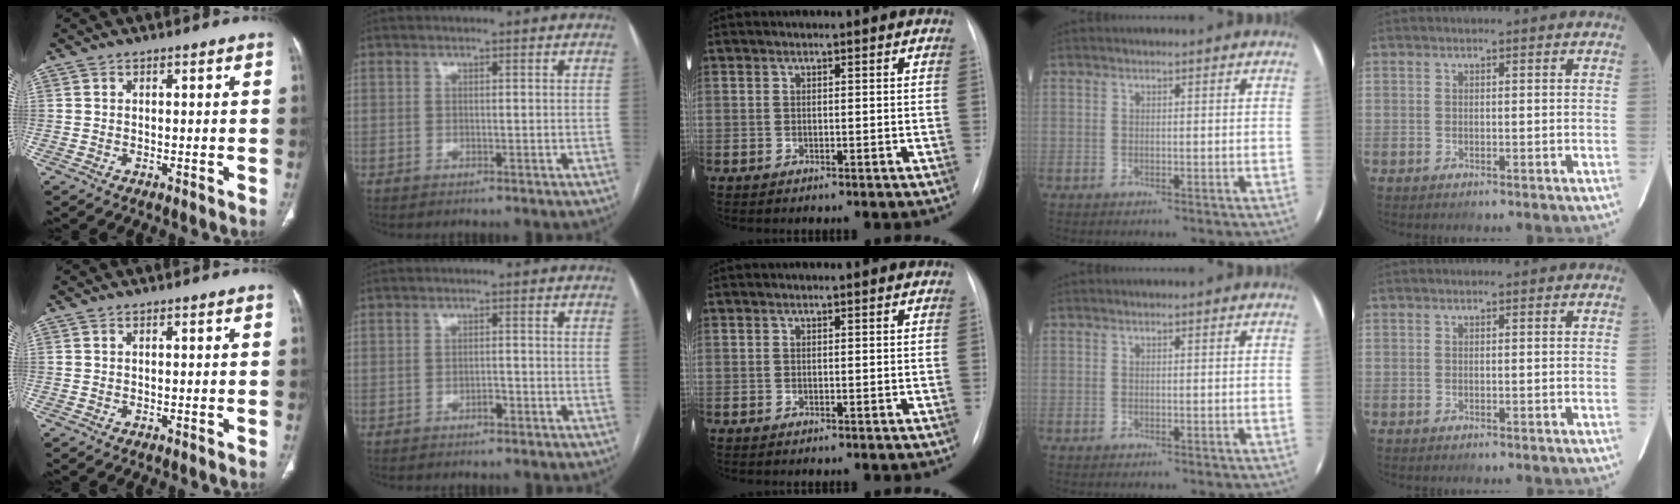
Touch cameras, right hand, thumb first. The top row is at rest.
{"index": {"total": 1.4, "force": [-0.8, 0.6, 0.9], "torque": [-0.013, 0.002, -0.012]}}